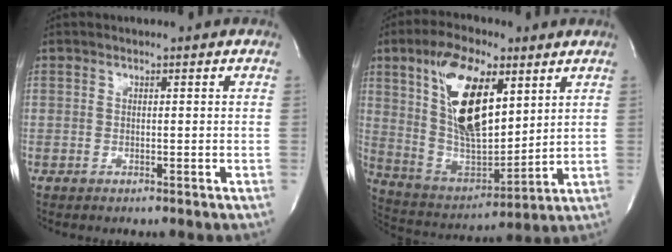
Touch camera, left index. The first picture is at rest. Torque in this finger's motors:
{"motor_torque": [1.75, -0.39, 1.05, 0.21]}